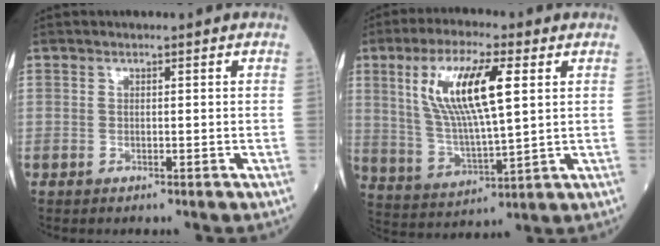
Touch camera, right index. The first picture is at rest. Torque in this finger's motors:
{"motor_torque": [0.48, 0.14, 0.41, 0.21]}